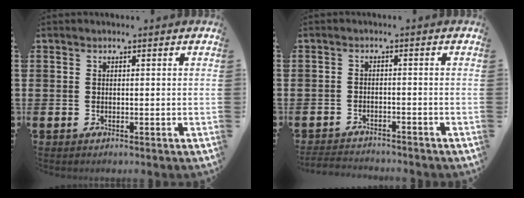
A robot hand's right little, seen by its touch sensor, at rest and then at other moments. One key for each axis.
{"total": 2.1, "fx": -2.1, "fy": 0.0, "fz": -0.2, "tx": -0.001, "ty": 0.002, "tz": -0.046}